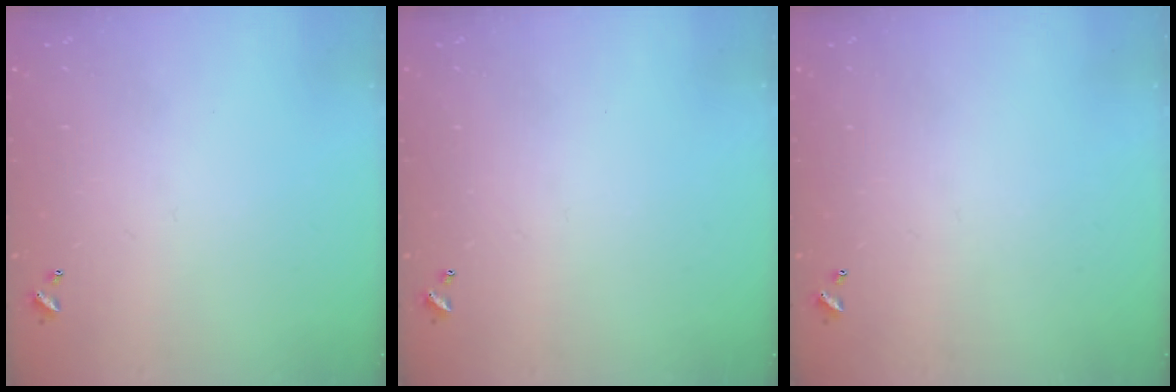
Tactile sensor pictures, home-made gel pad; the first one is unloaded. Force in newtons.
{"total": 0.0}
{"total": 0.0}